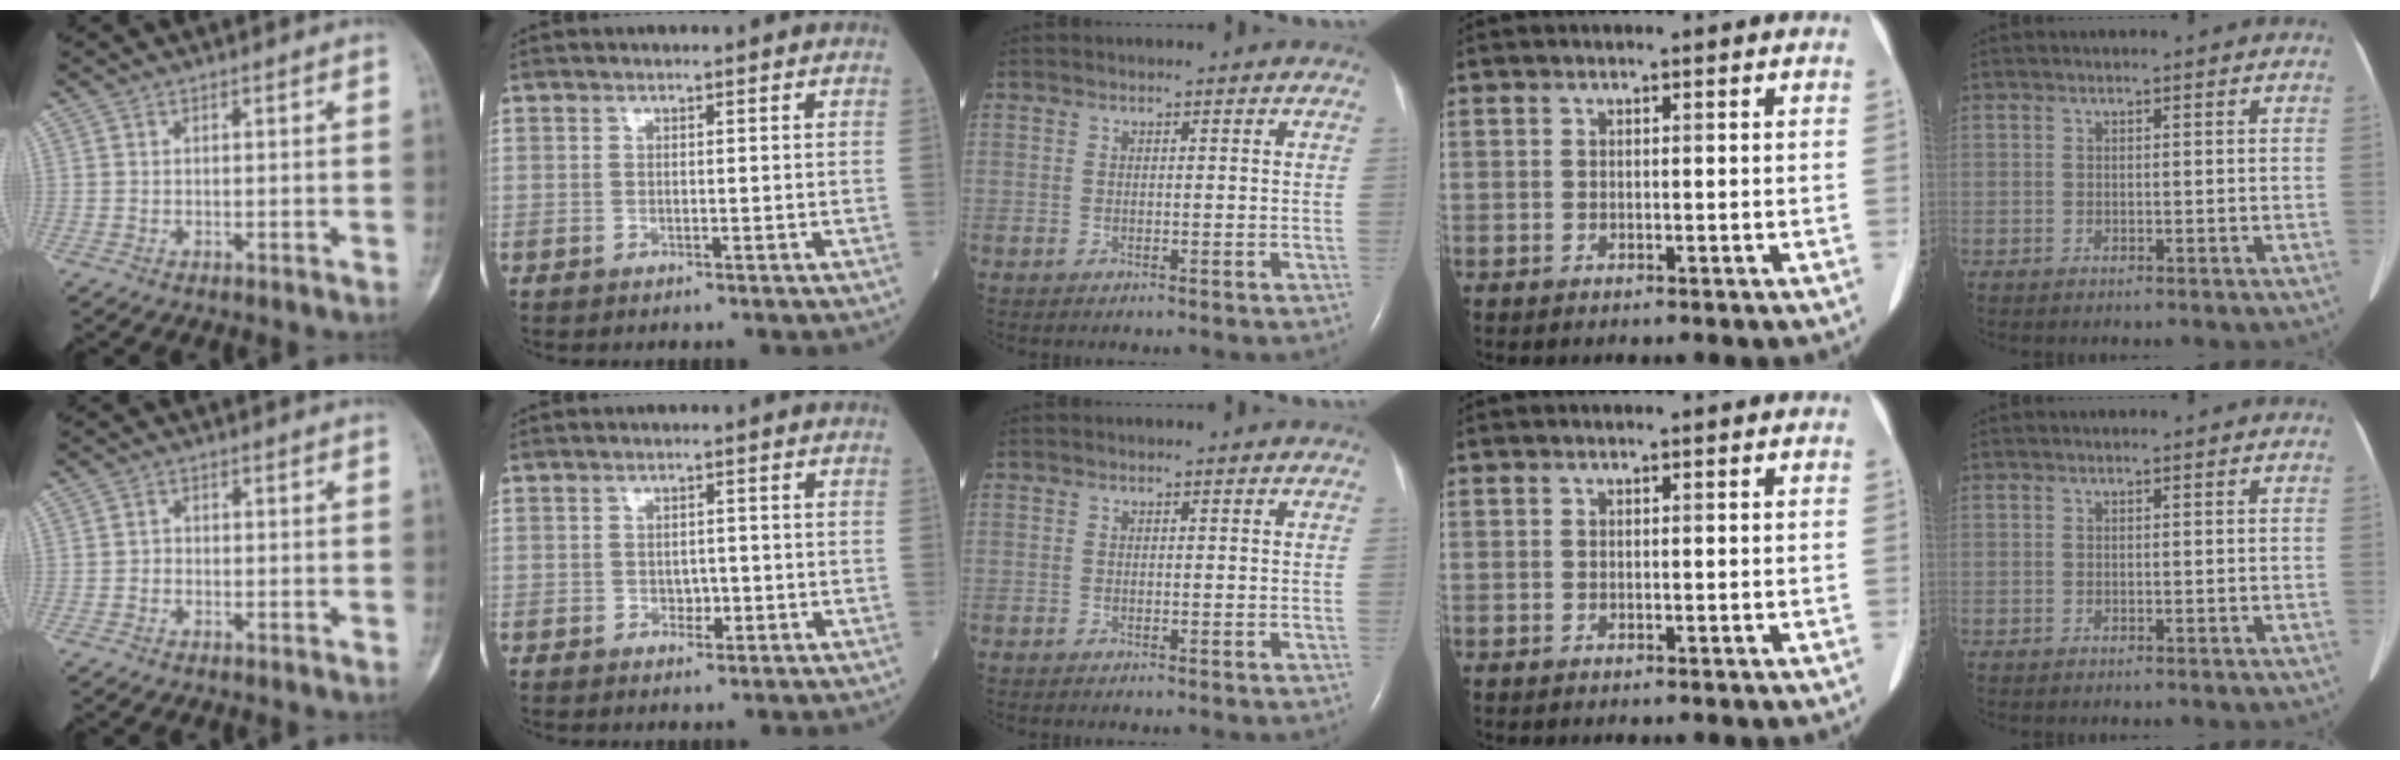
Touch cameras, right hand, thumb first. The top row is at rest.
{"thumb": {"total": 1.3, "force": [-0.4, 1.1, 0.5], "torque": [0.000, 0.006, -0.009]}, "index": {"total": 1.8, "force": [-0.6, 1.2, 1.2], "torque": [-0.014, 0.003, -0.006]}}